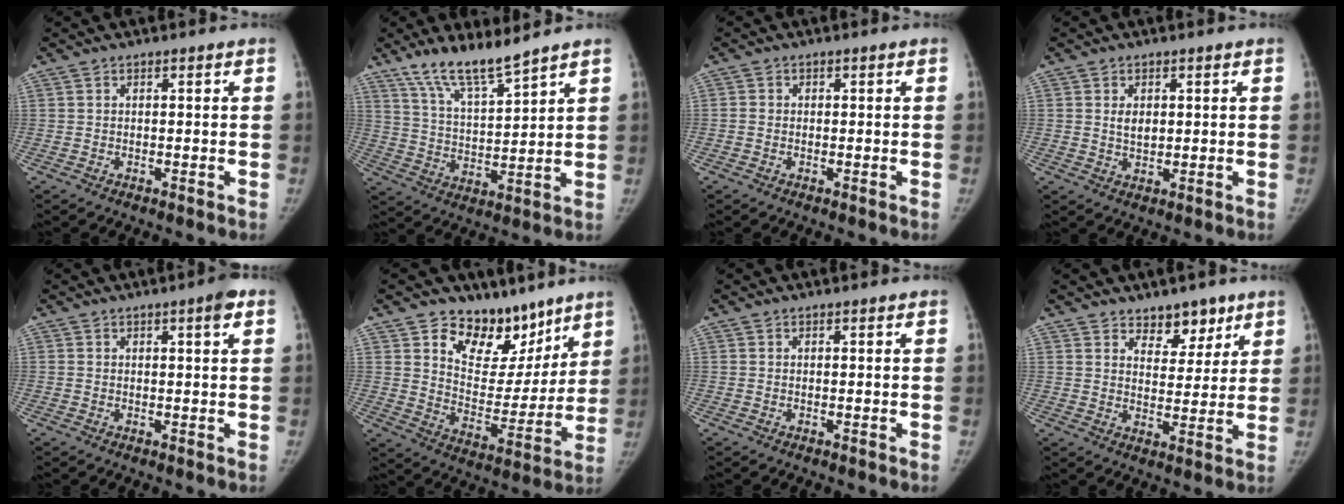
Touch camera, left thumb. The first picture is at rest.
{"total": 10.4, "force": [8.4, 1.6, 5.9], "torque": [-0.101, -0.051, 0.165]}
{"total": 1.0, "force": [-0.3, 0.9, 0.4], "torque": [-0.003, 0.003, -0.006]}
{"total": 3.2, "force": [1.0, 2.4, 1.9], "torque": [-0.016, -0.009, 0.021]}
{"total": 2.4, "force": [1.1, 0.4, 2.2], "torque": [-0.027, 0.000, 0.011]}
{"total": 14.8, "force": [10.2, 9.3, 5.3], "torque": [-0.016, -0.065, 0.172]}
{"total": 0.0}
{"total": 6.6, "force": [4.7, 4.0, 2.4], "torque": [0.004, -0.032, 0.074]}